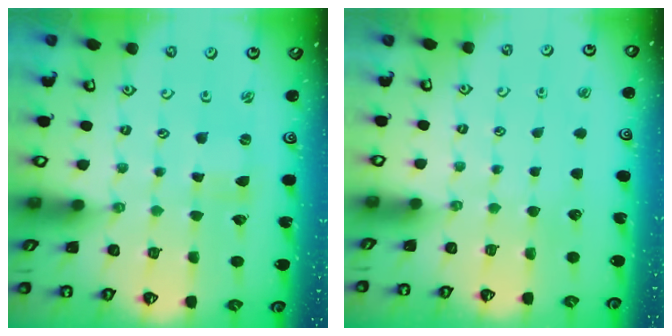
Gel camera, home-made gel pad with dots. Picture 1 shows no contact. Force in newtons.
{"total": 0.0}